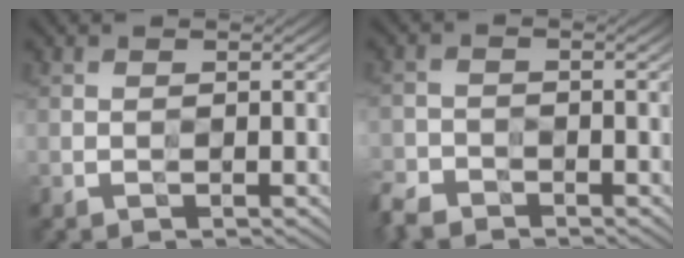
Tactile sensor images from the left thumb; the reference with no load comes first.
{"total": 3.2, "force": [-2.9, 1.1, 0.5], "torque": [-0.008, -0.008, -0.067]}